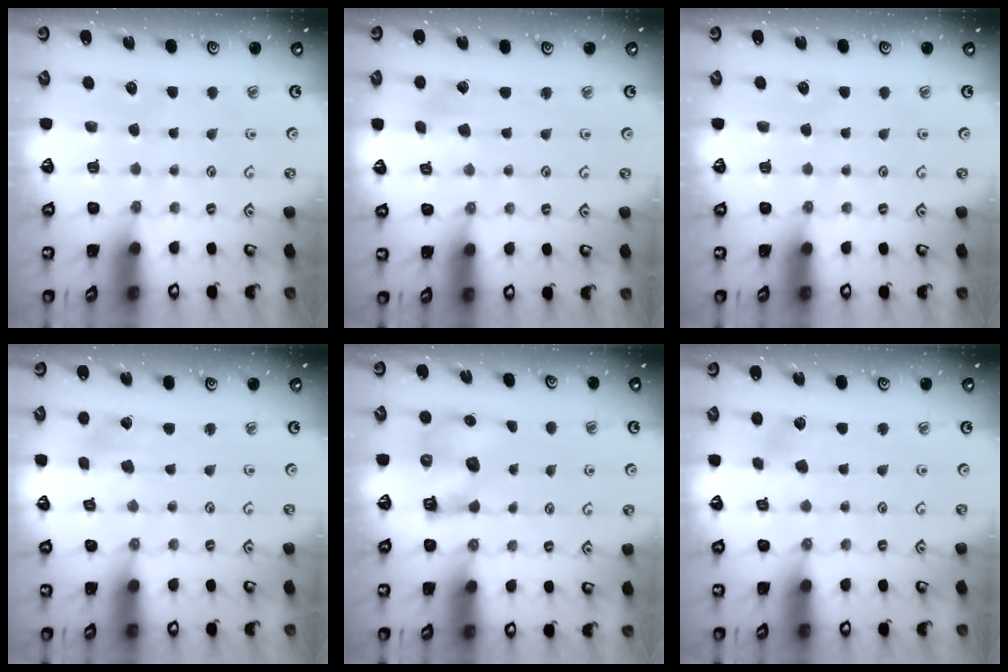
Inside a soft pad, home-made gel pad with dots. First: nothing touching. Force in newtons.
{"total": 1.2, "press": 1.2, "slide": 0.1}
{"total": 0.0}
{"total": 2.2, "press": 2.2, "slide": 0.1}
{"total": 7.3, "press": 7.2, "slide": 1.0}
{"total": 3.1, "press": 3.0, "slide": 0.5}